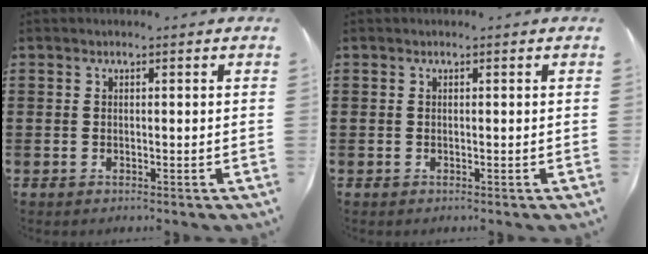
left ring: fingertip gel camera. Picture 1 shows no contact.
{"total": 0.0}